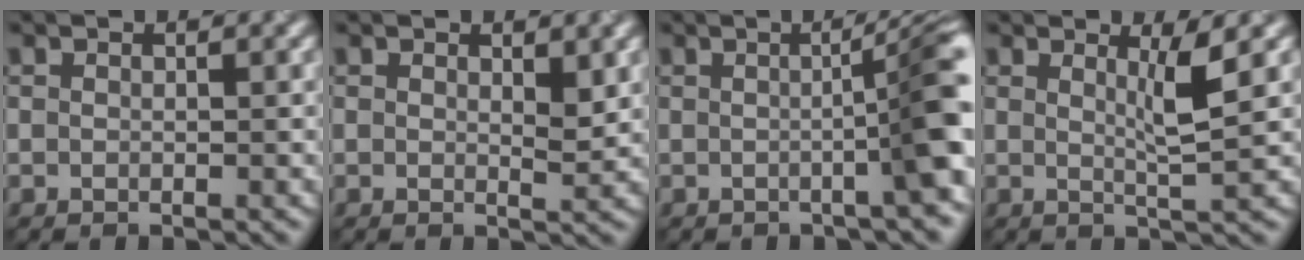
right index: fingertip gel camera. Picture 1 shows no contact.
{"total": 1.7, "force": [1.1, 0.3, 1.2], "torque": [-0.014, 0.000, 0.026]}
{"total": 7.7, "force": [-0.6, 1.7, 7.5], "torque": [-0.059, 0.017, -0.002]}
{"total": 2.5, "force": [0.6, 0.3, 2.4], "torque": [-0.033, 0.000, 0.017]}